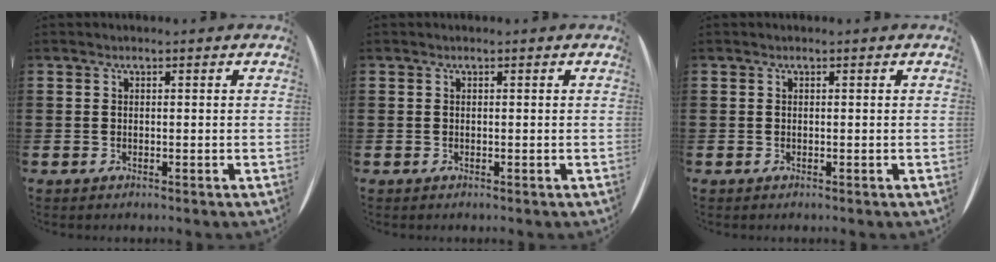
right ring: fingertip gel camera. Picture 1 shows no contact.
{"total": 0.0}
{"total": 0.0}